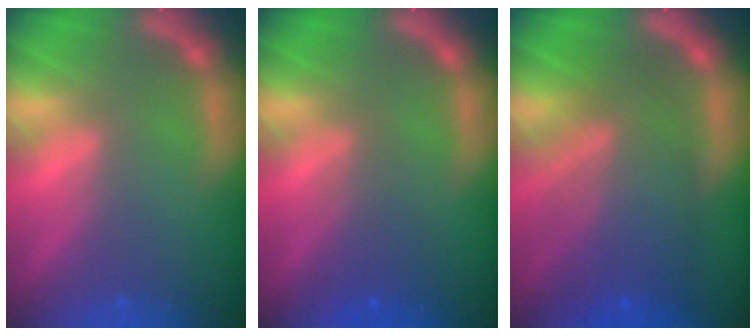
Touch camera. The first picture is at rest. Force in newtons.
{"total": 2.5}
{"total": 8.5}